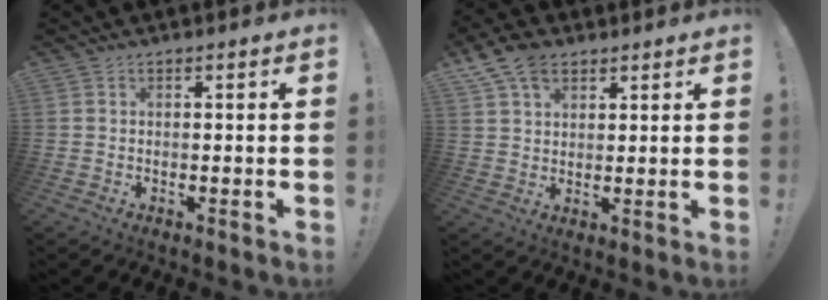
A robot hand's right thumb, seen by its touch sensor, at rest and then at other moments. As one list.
[{"total": 9.2, "force": [5.4, 5.9, 4.5], "torque": [-0.082, -0.014, 0.107]}]